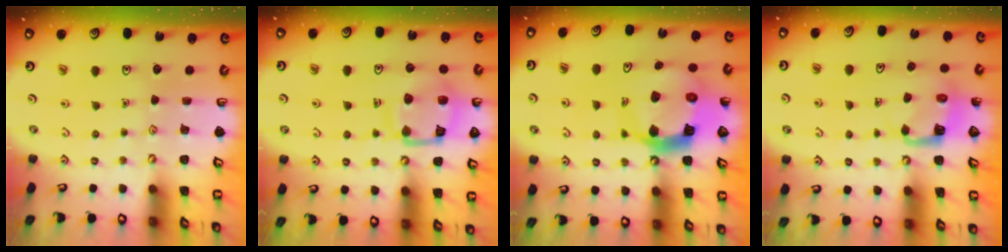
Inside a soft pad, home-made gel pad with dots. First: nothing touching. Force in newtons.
{"total": 12.5, "press": 12.5, "slide": 1.3}
{"total": 14.4, "press": 14.3, "slide": 1.6}
{"total": 4.3, "press": 4.3, "slide": 0.1}